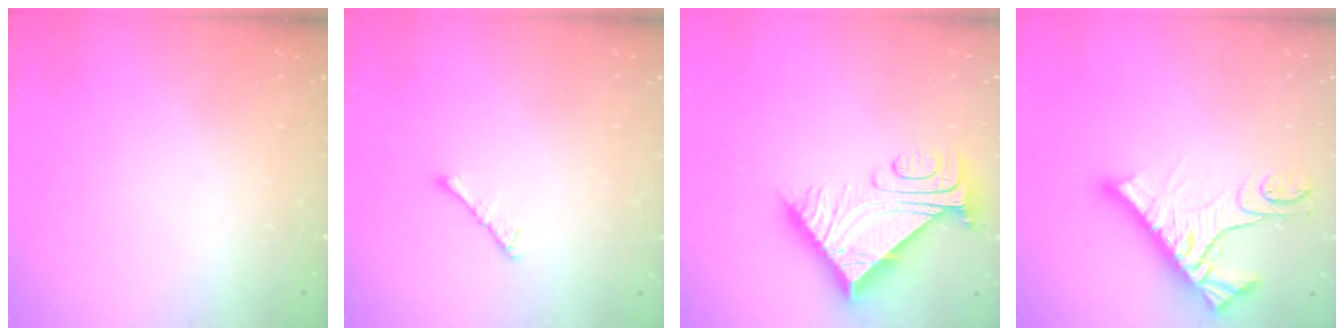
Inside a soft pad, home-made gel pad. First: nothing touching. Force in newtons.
{"total": 3.4, "press": 3.4, "slide": 0.6}
{"total": 9.9, "press": 9.8, "slide": 0.9}
{"total": 13.6, "press": 13.5, "slide": 1.5}